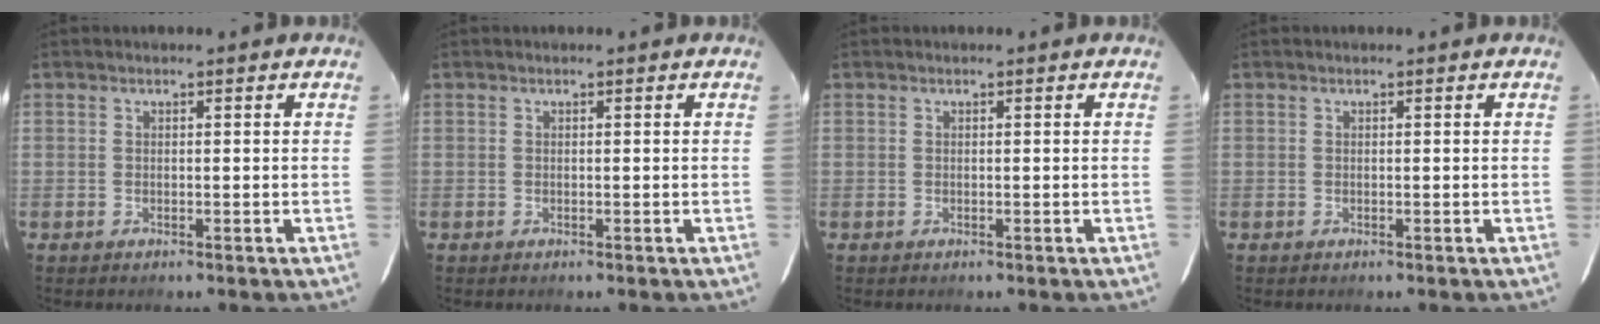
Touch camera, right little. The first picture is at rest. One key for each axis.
{"total": 0.0}
{"total": 0.0}
{"total": 0.0}